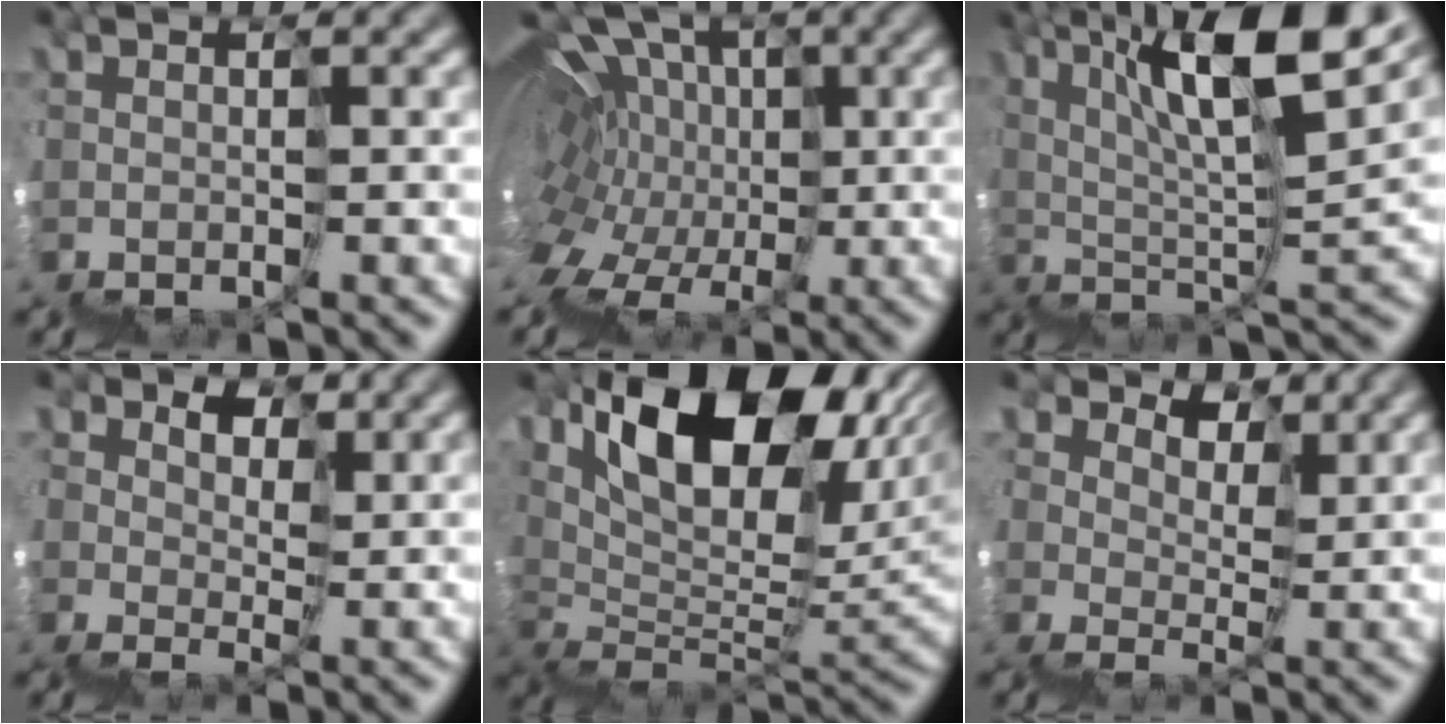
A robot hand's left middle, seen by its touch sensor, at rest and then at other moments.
{"total": 7.8, "force": [1.0, 5.5, 5.4], "torque": [-0.079, 0.025, 0.019]}
{"total": 10.7, "force": [6.6, 2.5, 8.0], "torque": [-0.126, 0.029, 0.107]}
{"total": 4.7, "force": [2.3, 3.6, 2.0], "torque": [-0.018, 0.008, 0.039]}
{"total": 12.1, "force": [7.6, 5.2, 7.9], "torque": [-0.117, 0.029, 0.124]}
{"total": 4.2, "force": [3.2, 2.7, 0.5], "torque": [0.008, 0.020, 0.064]}